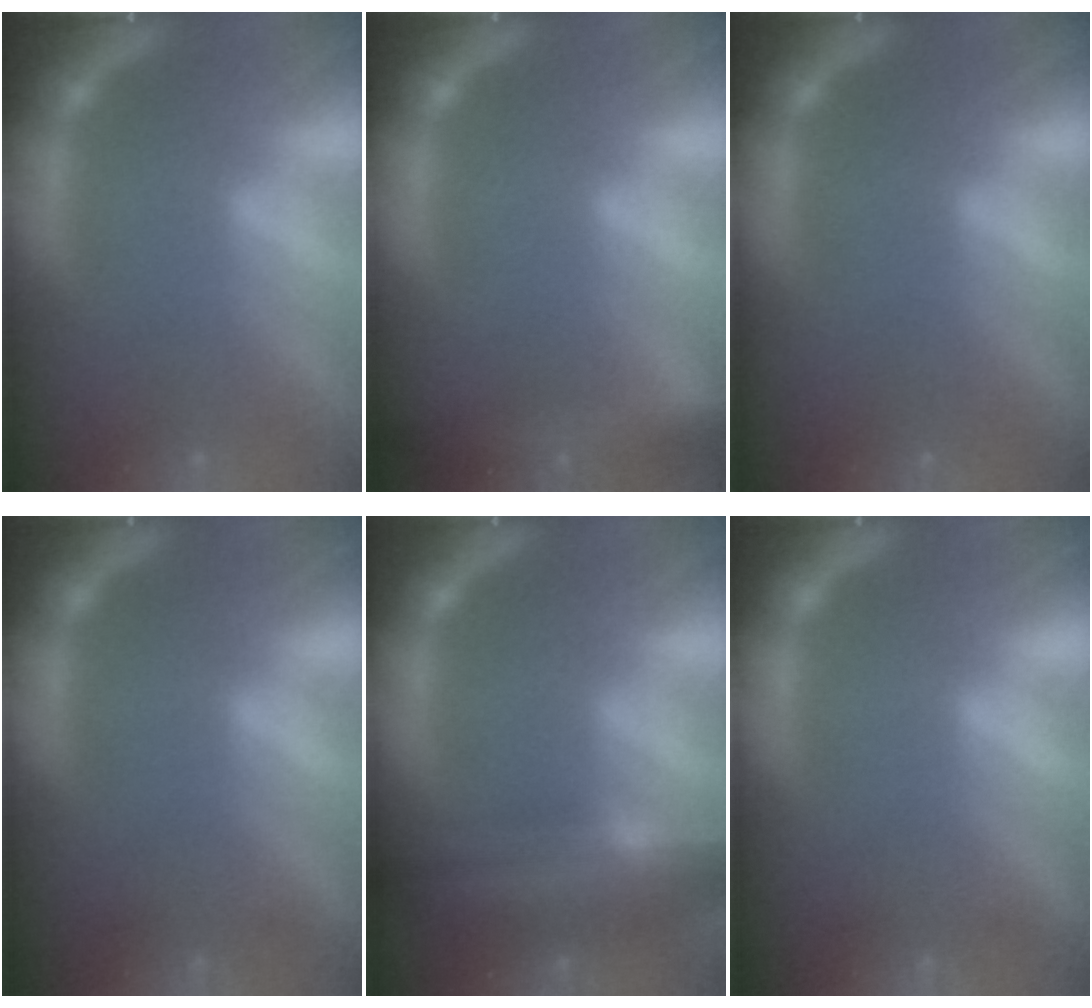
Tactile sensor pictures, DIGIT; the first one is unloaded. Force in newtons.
{"total": 5.9}
{"total": 0.0}
{"total": 0.9}
{"total": 8.5}
{"total": 0.9}